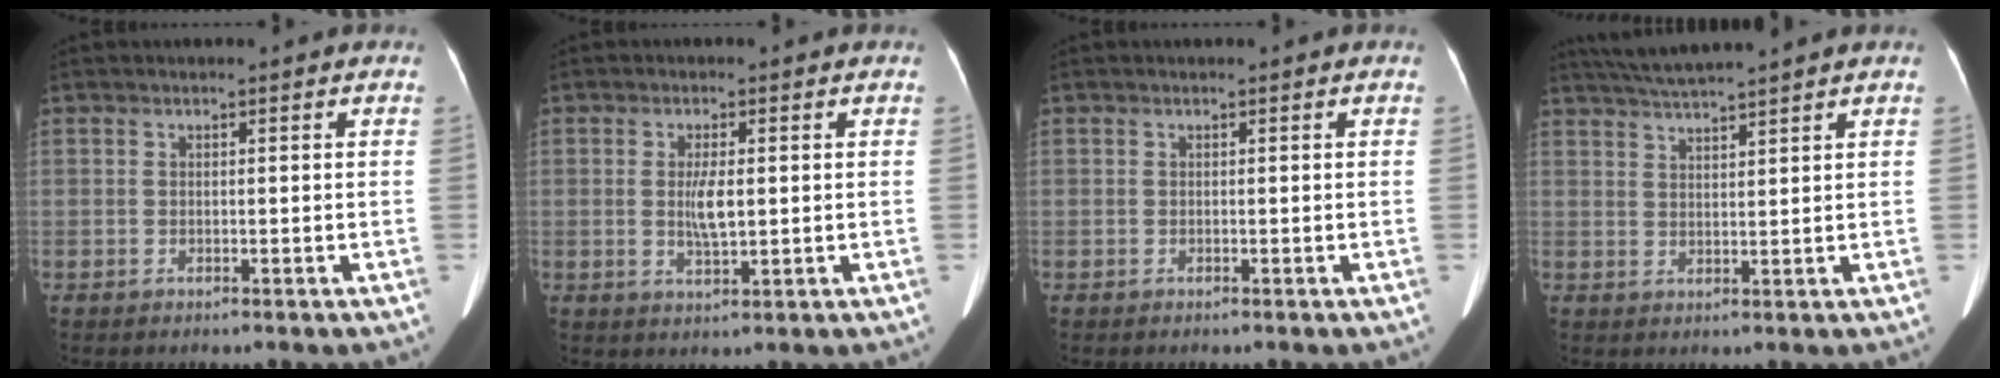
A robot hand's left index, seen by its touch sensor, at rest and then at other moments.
{"total": 3.9, "force": [0.1, 0.9, 3.8], "torque": [-0.076, -0.001, 0.004]}
{"total": 0.0}
{"total": 6.8, "force": [6.2, -1.0, 2.7], "torque": [-0.055, 0.023, 0.109]}